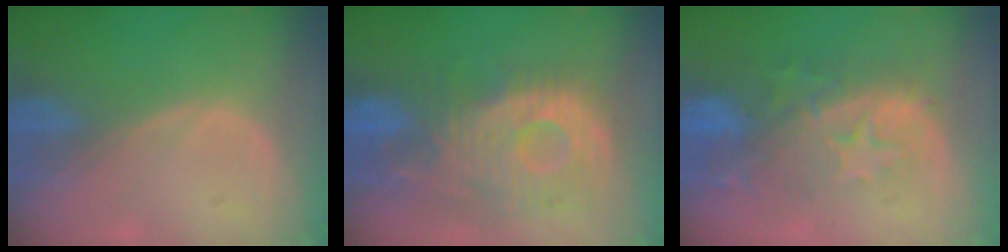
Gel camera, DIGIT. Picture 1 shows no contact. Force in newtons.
{"total": 12.0, "press": 10.7, "slide": 5.5}
{"total": 10.1, "press": 8.8, "slide": 4.9}